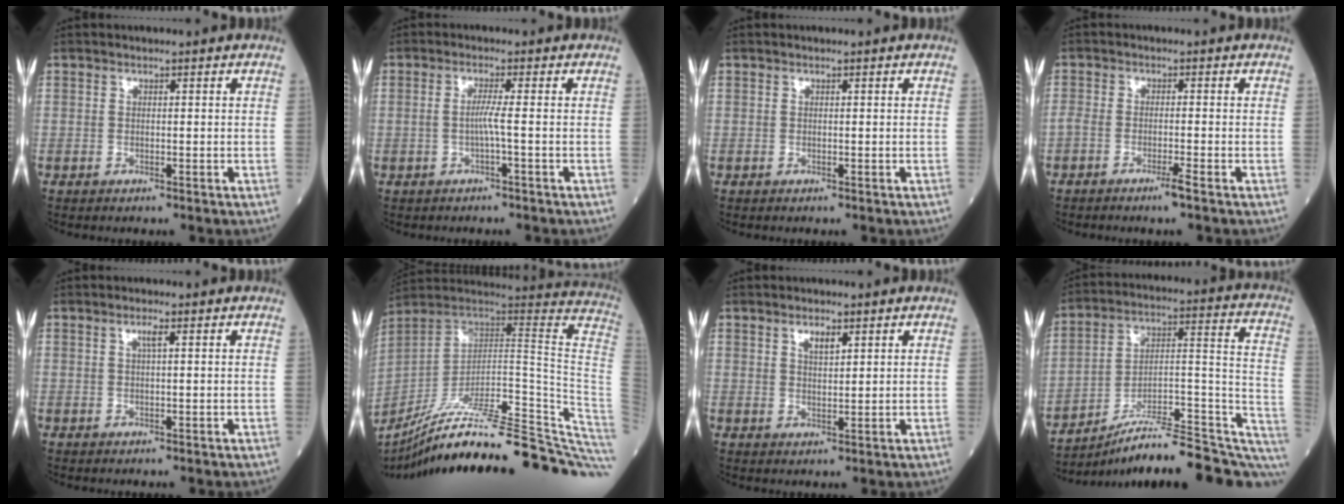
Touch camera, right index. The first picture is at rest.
{"total": 2.4, "force": [-0.5, -0.5, 2.2], "torque": [-0.045, 0.000, -0.011]}
{"total": 0.0}
{"total": 3.0, "force": [-2.0, -0.2, 2.3], "torque": [-0.049, -0.002, -0.041]}
{"total": 1.2, "force": [0.5, -0.1, 1.2], "torque": [-0.023, 0.001, 0.006]}
{"total": 36.7, "force": [-30.0, 1.5, 21.1], "torque": [-0.175, -0.035, -0.417]}
{"total": 2.4, "force": [1.4, 0.8, 1.8], "torque": [-0.033, 0.001, 0.026]}
{"total": 21.9, "force": [-17.0, 4.0, 13.3], "torque": [-0.132, 0.047, -0.251]}